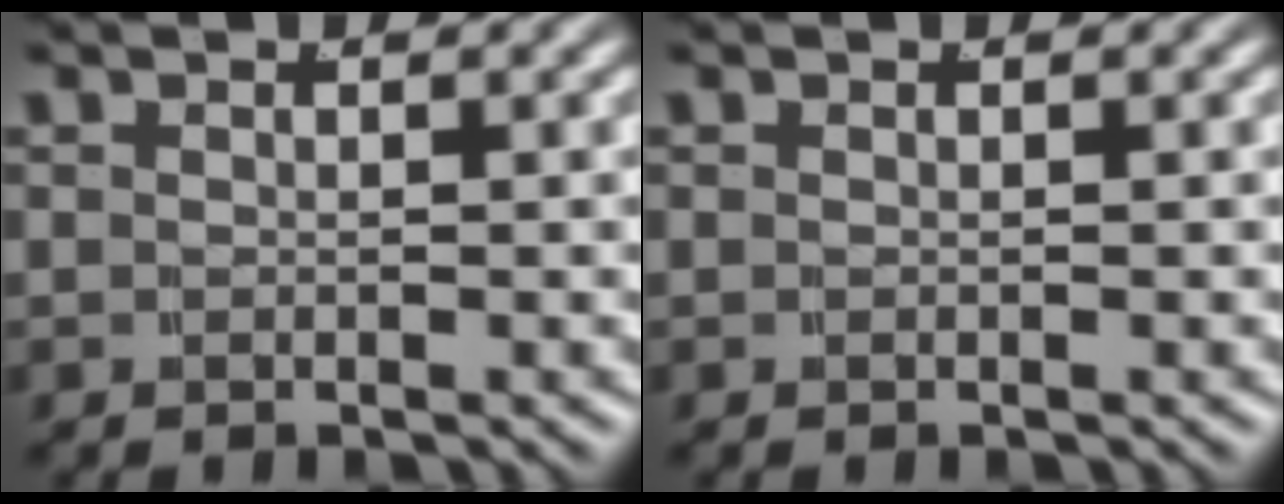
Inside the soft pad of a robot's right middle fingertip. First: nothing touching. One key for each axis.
{"total": 0.0}